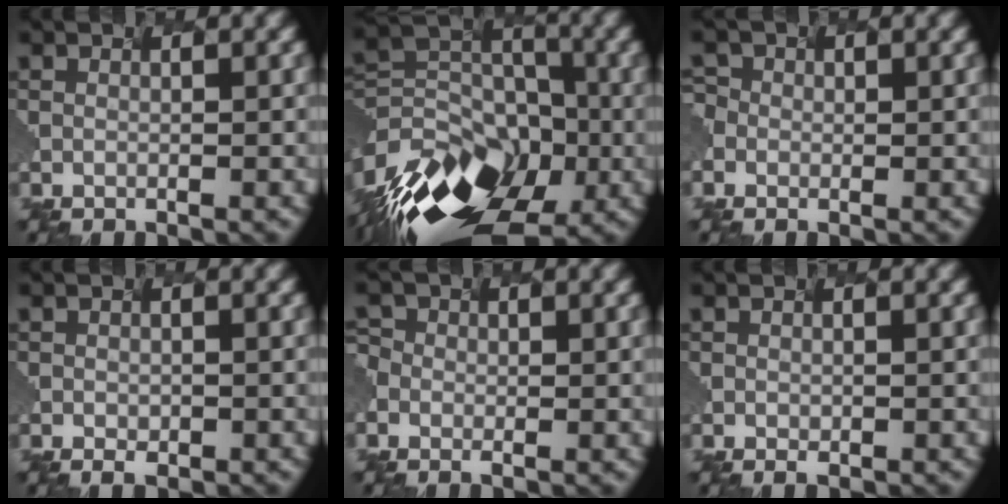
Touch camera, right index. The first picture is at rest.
{"total": 13.9, "force": [-8.8, 8.2, 6.9], "torque": [-0.174, 0.008, -0.133]}
{"total": 1.8, "force": [-1.5, 0.8, 0.0], "torque": [-0.019, 0.001, -0.008]}
{"total": 1.2, "force": [-1.1, -0.5, -0.1], "torque": [-0.024, -0.010, 0.005]}
{"total": 1.6, "force": [-1.5, 0.6, 0.3], "torque": [-0.022, 0.001, -0.012]}
{"total": 0.8, "force": [-0.6, -0.6, -0.2], "torque": [-0.011, -0.007, 0.010]}